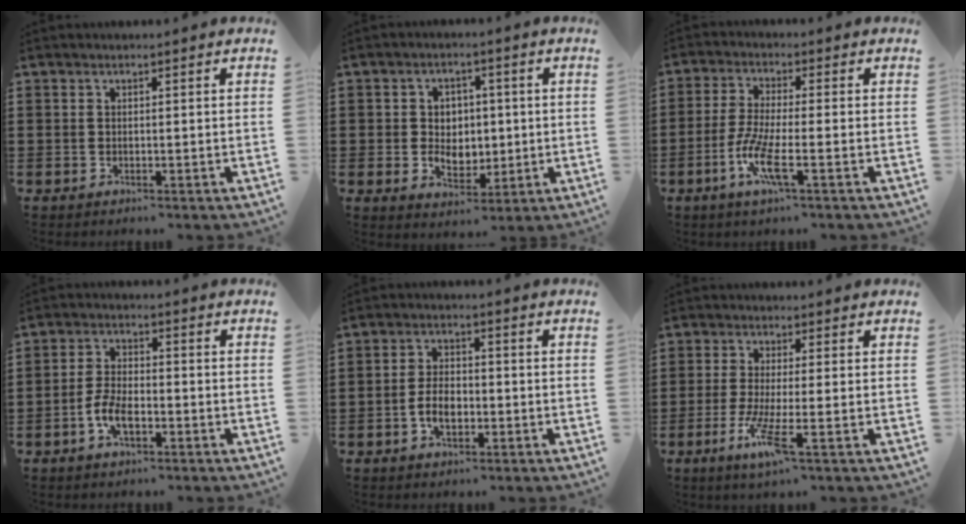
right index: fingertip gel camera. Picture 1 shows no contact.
{"total": 4.5, "force": [0.2, 4.2, 1.7], "torque": [-0.032, 0.008, -0.004]}
{"total": 6.8, "force": [-2.7, 1.1, 6.1], "torque": [-0.142, -0.016, -0.057]}
{"total": 4.8, "force": [-1.9, 2.3, 3.8], "torque": [-0.092, -0.001, -0.042]}
{"total": 4.6, "force": [-1.5, 2.3, 3.6], "torque": [-0.088, -0.005, -0.032]}
{"total": 6.1, "force": [-2.2, 0.3, 5.6], "torque": [-0.129, -0.025, -0.044]}